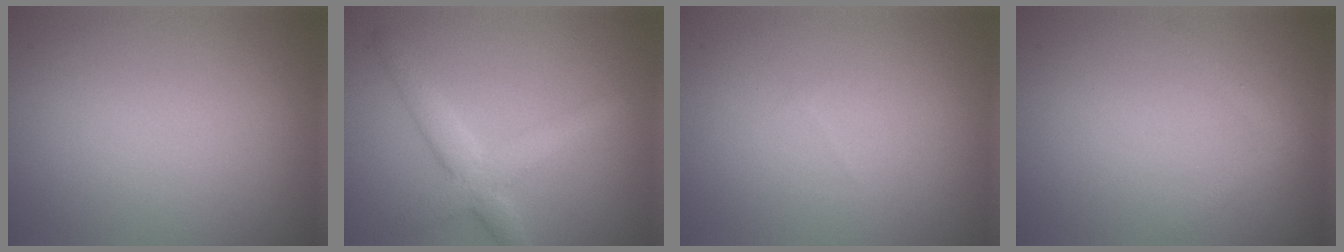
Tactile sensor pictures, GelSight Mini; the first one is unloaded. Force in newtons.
{"total": 4.0, "press": 4.0, "slide": 0.3}
{"total": 0.0}
{"total": 1.2, "press": 1.2, "slide": 0.1}